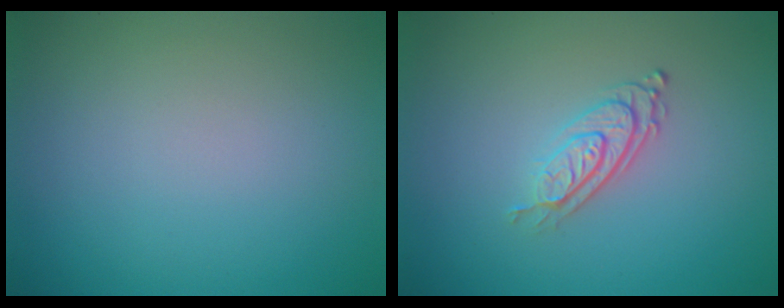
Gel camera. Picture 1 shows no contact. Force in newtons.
{"total": 2.8, "press": 2.0, "slide": 1.9}